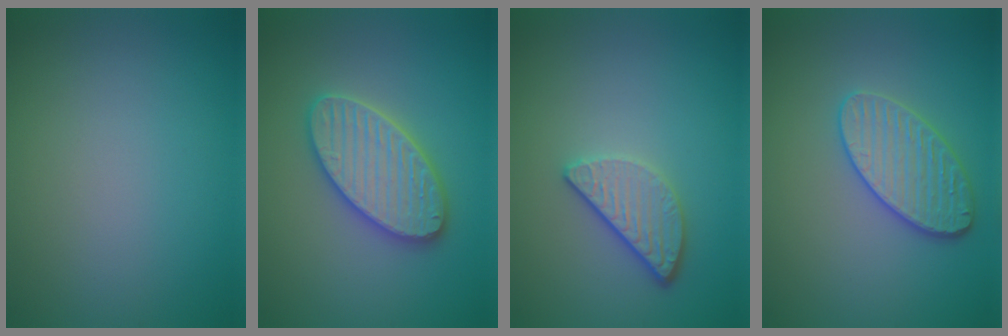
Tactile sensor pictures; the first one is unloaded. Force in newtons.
{"total": 5.8, "press": 5.8, "slide": 0.6}
{"total": 3.3, "press": 2.7, "slide": 1.8}
{"total": 3.6, "press": 3.5, "slide": 1.1}